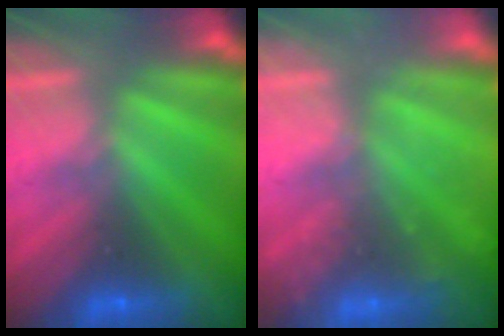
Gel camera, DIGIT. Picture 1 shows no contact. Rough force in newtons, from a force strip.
{"total": 2.4}